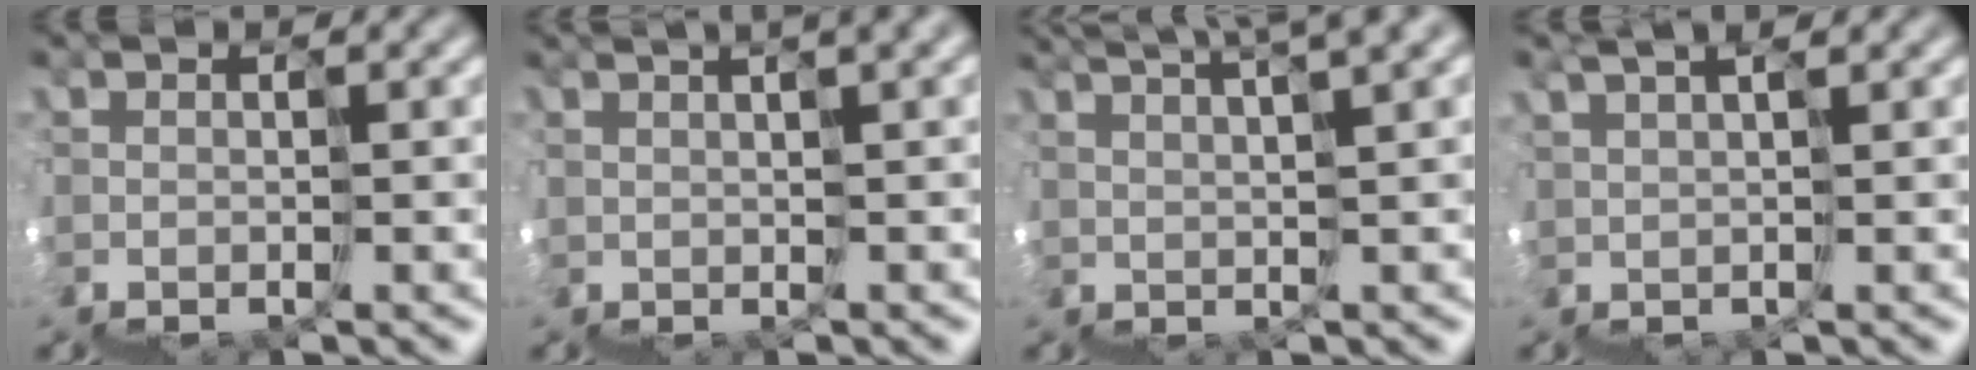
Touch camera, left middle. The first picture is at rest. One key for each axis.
{"total": 5.0, "fx": 3.4, "fy": 1.2, "fz": 3.5, "tx": -0.025, "ty": 0.042, "tz": 0.065}
{"total": 7.5, "fx": 6.4, "fy": 0.7, "fz": 3.9, "tx": -0.036, "ty": 0.073, "tz": 0.096}
{"total": 3.5, "fx": 3.2, "fy": -1.0, "fz": -1.2, "tx": 0.014, "ty": 0.028, "tz": 0.056}